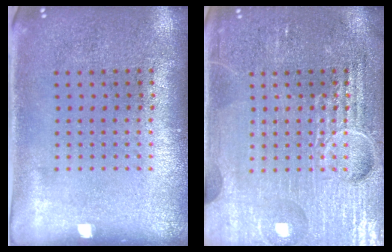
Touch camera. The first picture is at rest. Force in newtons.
{"total": 7.2, "press": 7.2, "slide": 0.8}